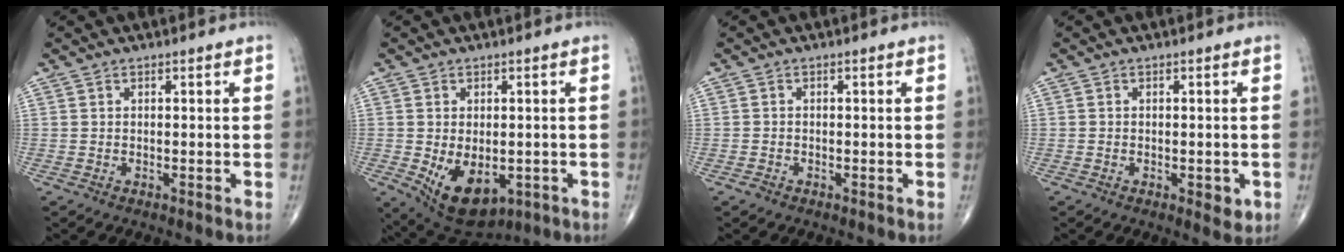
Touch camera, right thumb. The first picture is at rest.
{"total": 10.7, "force": [-2.8, 6.4, 8.1], "torque": [-0.114, -0.011, -0.023]}
{"total": 0.9, "force": [-0.6, 0.5, 0.2], "torque": [-0.005, 0.001, -0.015]}
{"total": 2.9, "force": [-0.9, 1.5, 2.3], "torque": [-0.020, -0.002, -0.010]}